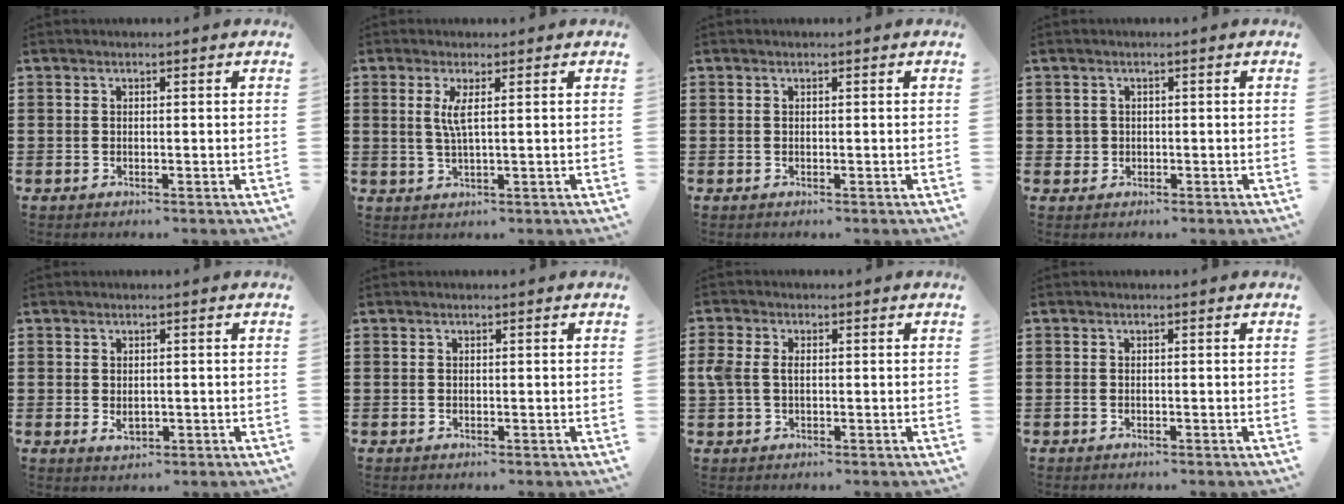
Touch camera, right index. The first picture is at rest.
{"total": 3.0, "force": [0.8, 0.0, 2.9], "torque": [-0.060, -0.004, 0.011]}
{"total": 0.0}
{"total": 1.3, "force": [-0.2, 1.2, 0.2], "torque": [-0.009, 0.003, -0.005]}
{"total": 1.7, "force": [-0.1, 1.0, 1.3], "torque": [-0.025, 0.003, -0.002]}
{"total": 0.0}
{"total": 2.9, "force": [0.2, 2.0, 2.1], "torque": [-0.060, 0.003, -0.002]}
{"total": 0.5, "force": [-0.5, 0.2, 0.2], "torque": [-0.006, -0.002, -0.009]}